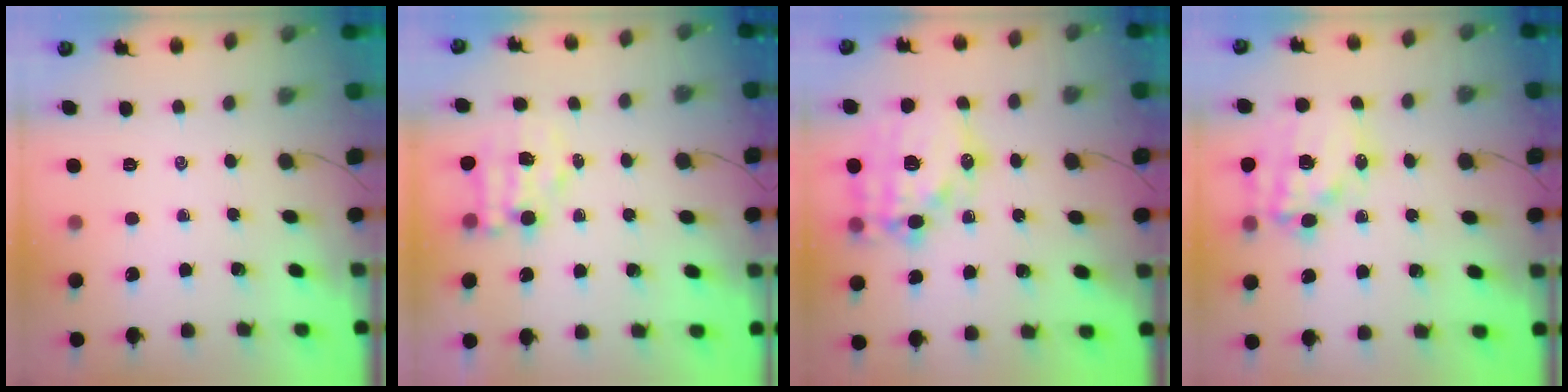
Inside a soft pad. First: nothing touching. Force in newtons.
{"total": 5.1, "press": 5.0, "slide": 0.9}
{"total": 18.3, "press": 17.8, "slide": 4.3}
{"total": 15.6, "press": 15.2, "slide": 3.4}